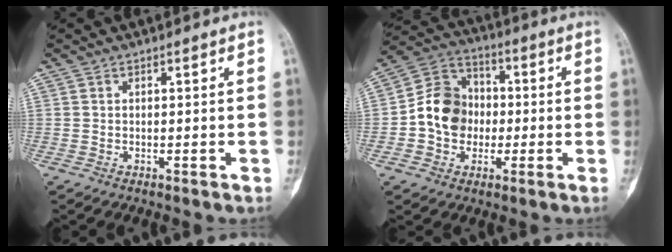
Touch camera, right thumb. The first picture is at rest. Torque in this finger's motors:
{"motor_torque": [0.05, 0.05, 0.02, 0.01, 0.06]}